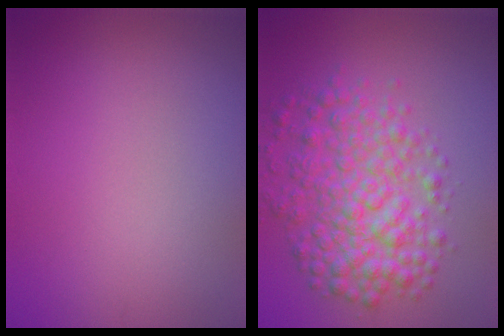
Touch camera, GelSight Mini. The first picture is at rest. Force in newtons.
{"total": 6.3, "press": 6.3, "slide": 0.1}